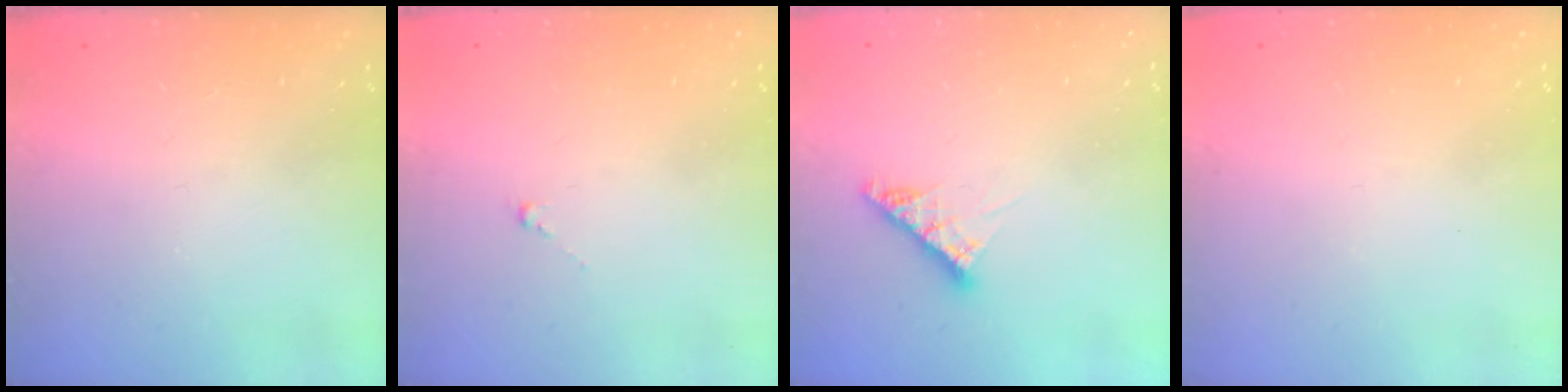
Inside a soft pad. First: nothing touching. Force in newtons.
{"total": 0.0}
{"total": 7.9, "press": 7.8, "slide": 0.6}
{"total": 0.9, "press": 0.8, "slide": 0.3}